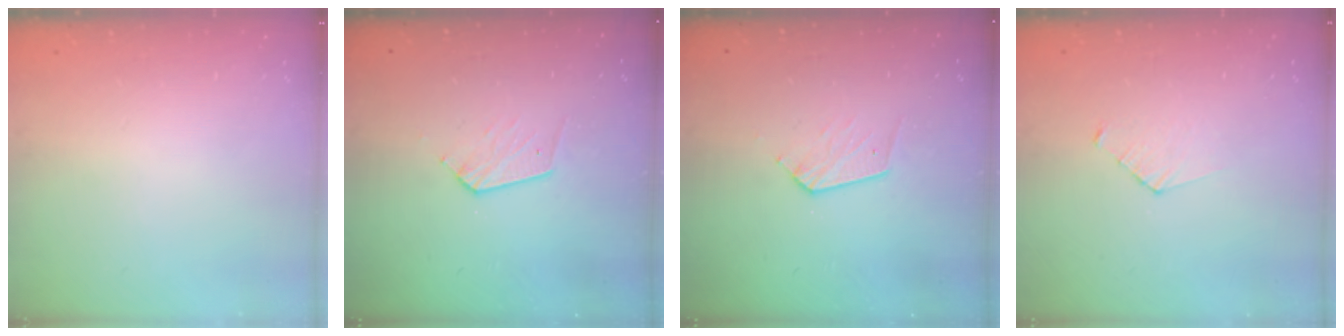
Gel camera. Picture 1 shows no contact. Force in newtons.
{"total": 6.9, "press": 6.9, "slide": 0.7}
{"total": 6.9, "press": 6.9, "slide": 0.7}
{"total": 2.8, "press": 2.7, "slide": 0.3}